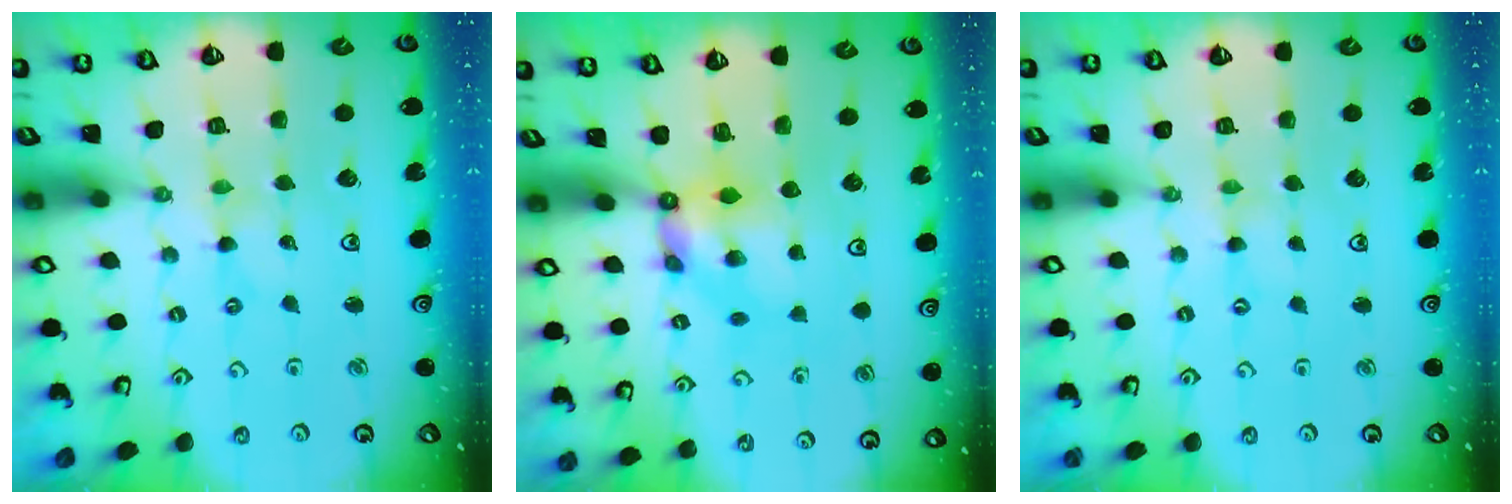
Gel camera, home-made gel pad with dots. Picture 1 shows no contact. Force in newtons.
{"total": 5.7, "press": 5.7, "slide": 0.3}
{"total": 0.0}